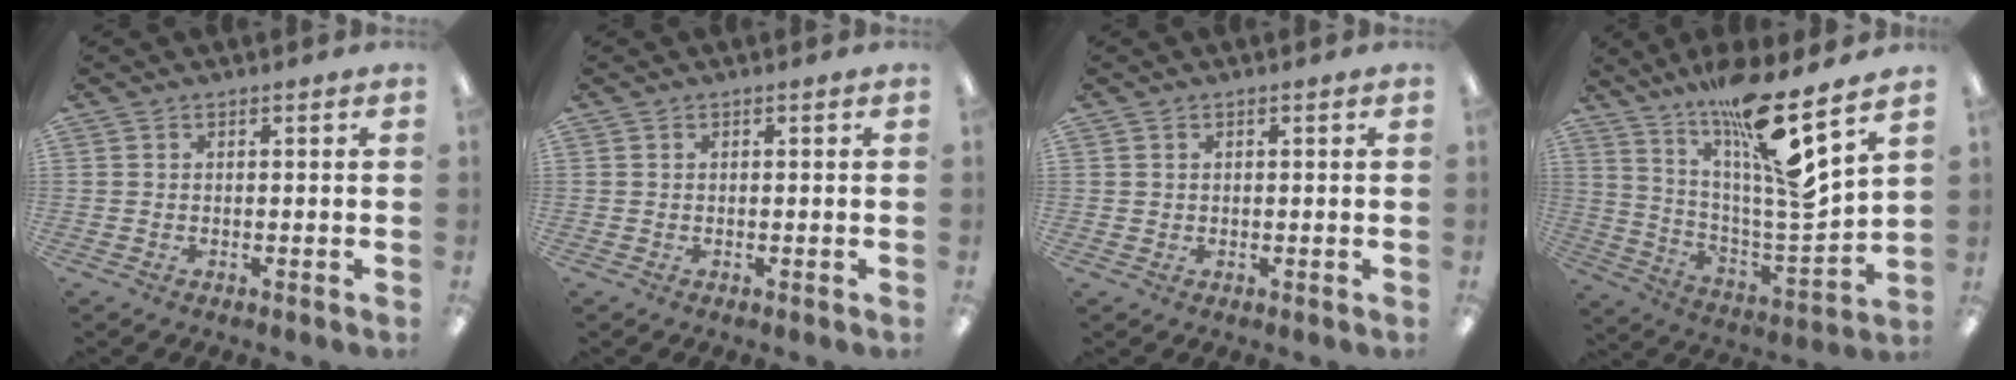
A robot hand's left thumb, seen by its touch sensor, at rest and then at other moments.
{"total": 0.0}
{"total": 0.8, "force": [0.3, 0.8, 0.0], "torque": [0.000, 0.005, 0.006]}
{"total": 19.1, "force": [14.1, 0.8, 12.8], "torque": [-0.233, -0.103, 0.222]}